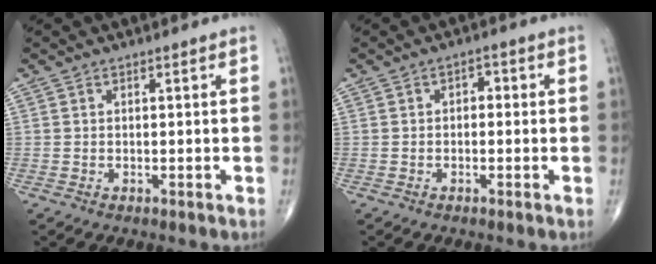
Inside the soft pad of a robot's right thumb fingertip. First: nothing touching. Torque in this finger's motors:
{"motor_torque": [-0.04, 0.07, -0.26, -0.28, 0.02]}